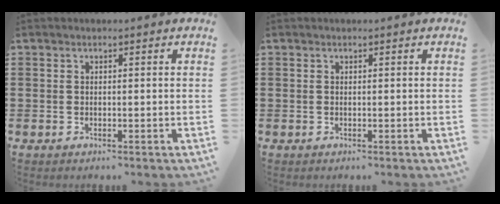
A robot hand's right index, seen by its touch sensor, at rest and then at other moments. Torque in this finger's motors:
{"motor_torque": [-0.01, 0.00, 0.00, -0.01]}